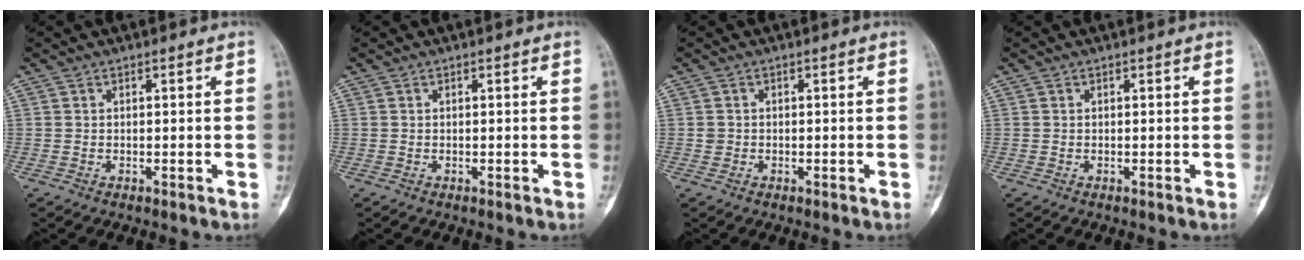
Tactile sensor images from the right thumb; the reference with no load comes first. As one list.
[{"total": 0.0}, {"total": 1.0, "force": [-0.2, 0.9, 0.3], "torque": [-0.002, 0.003, -0.003]}, {"total": 0.0}]